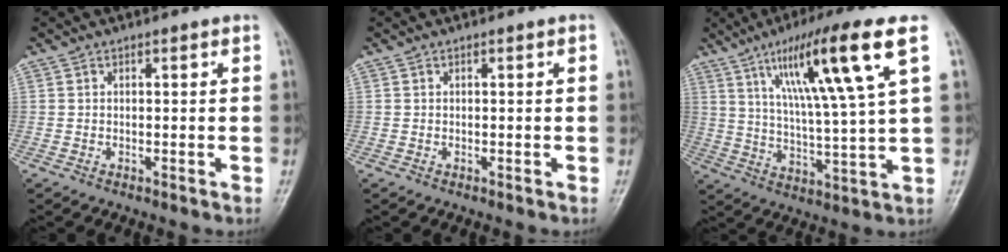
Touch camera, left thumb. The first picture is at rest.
{"total": 0.0}
{"total": 17.0, "force": [7.4, 1.2, 15.2], "torque": [-0.264, -0.021, 0.126]}